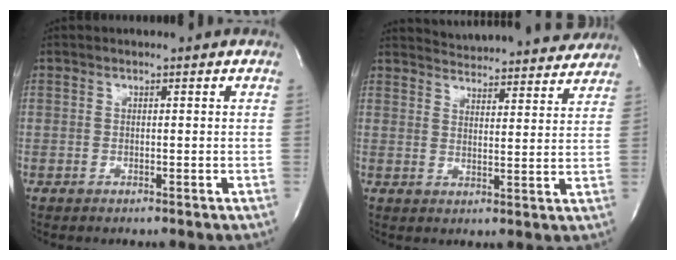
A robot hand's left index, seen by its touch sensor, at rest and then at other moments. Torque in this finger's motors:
{"motor_torque": [0.27, -0.29, 0.51, 0.07]}